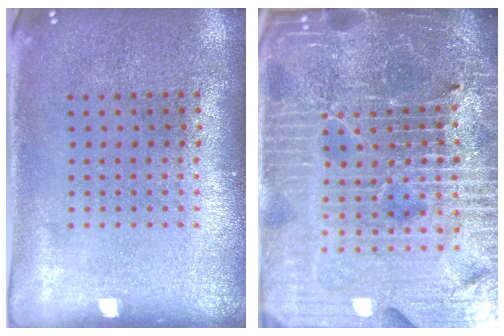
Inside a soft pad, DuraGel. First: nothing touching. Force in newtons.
{"total": 7.0, "press": 6.2, "slide": 3.4}